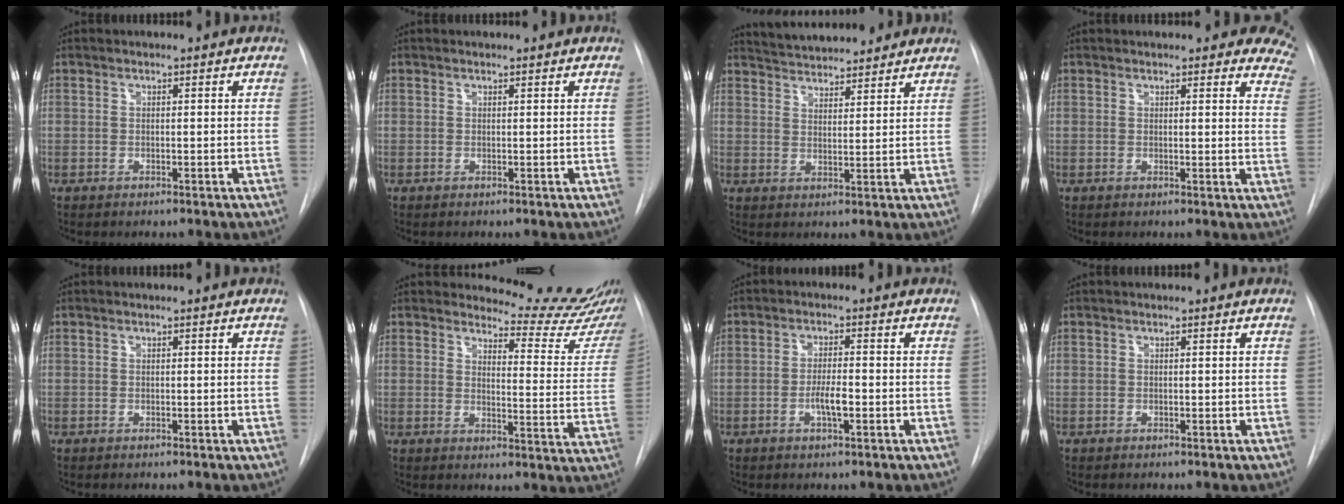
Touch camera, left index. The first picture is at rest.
{"total": 0.6, "force": [0.6, 0.1, 0.0], "torque": [-0.007, 0.005, 0.007]}
{"total": 10.4, "force": [9.7, 2.2, 3.1], "torque": [-0.046, 0.013, 0.144]}
{"total": 12.0, "force": [10.7, 3.7, 4.1], "torque": [-0.009, -0.028, 0.085]}
{"total": 0.0}
{"total": 12.9, "force": [12.8, 0.3, 1.6], "torque": [-0.009, -0.115, 0.133]}
{"total": 3.4, "force": [-1.7, 0.6, 2.9], "torque": [-0.055, -0.004, -0.027]}
{"total": 0.0}